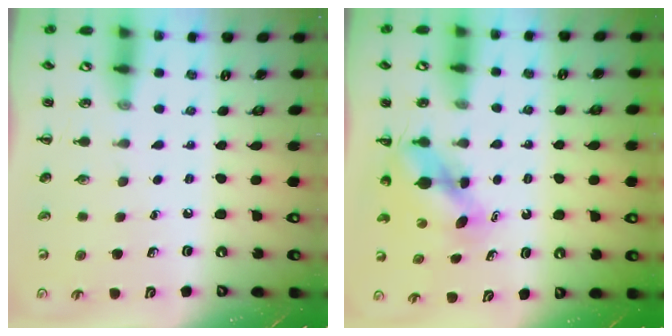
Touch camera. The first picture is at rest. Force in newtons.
{"total": 5.1, "press": 5.1, "slide": 0.6}